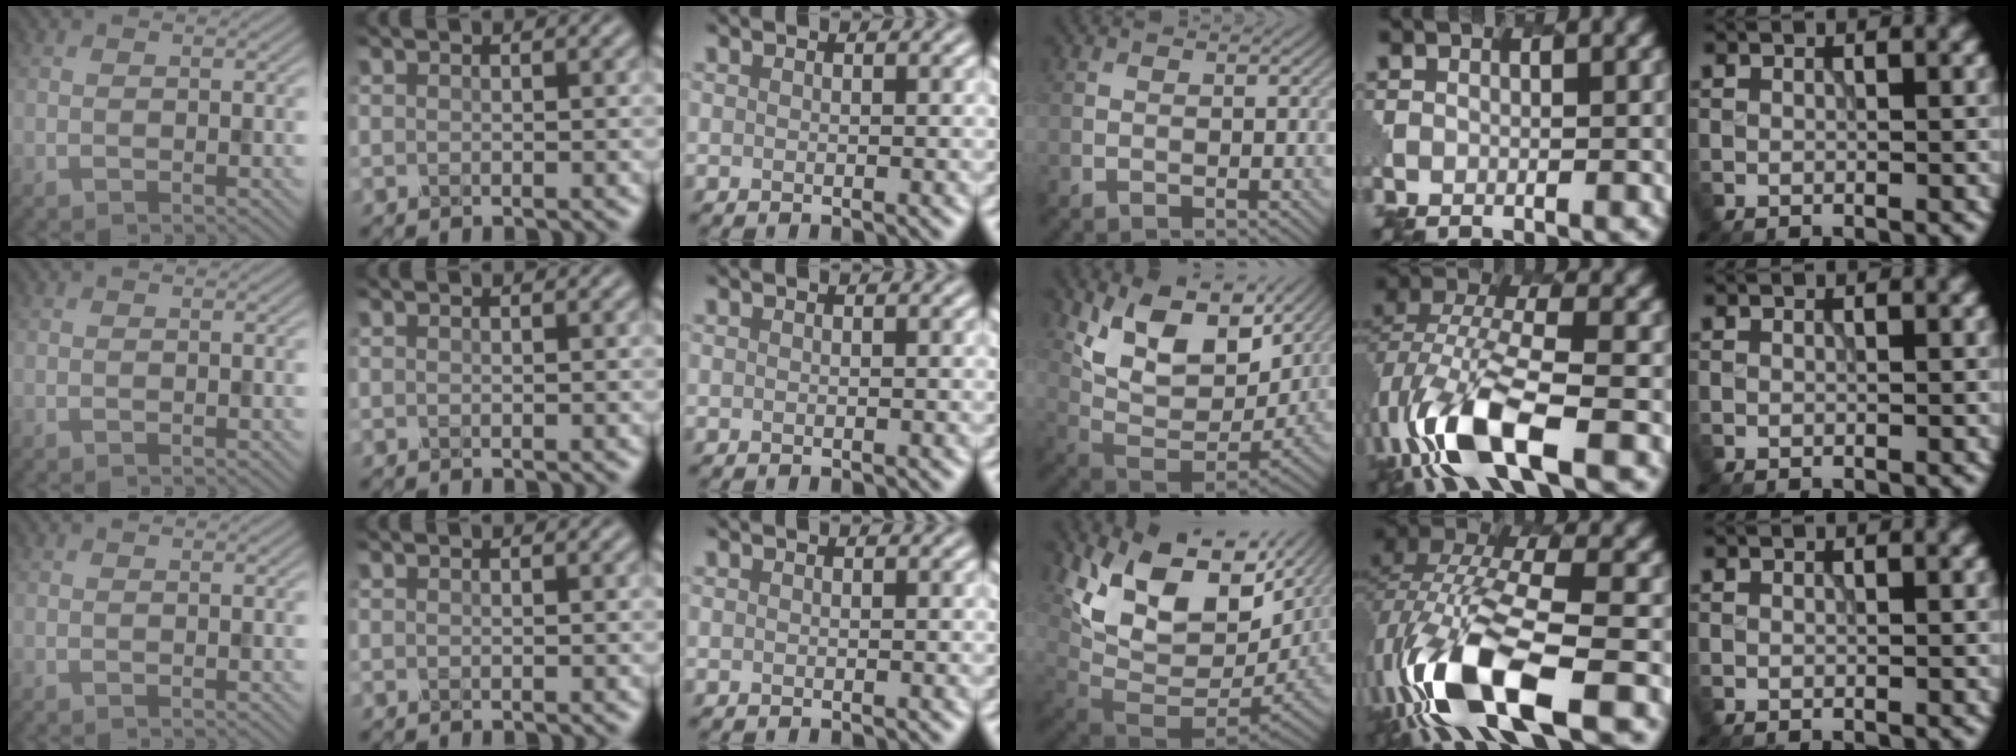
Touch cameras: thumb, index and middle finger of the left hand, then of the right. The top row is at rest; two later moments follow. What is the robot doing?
{"motion": "insert", "object": "pen bag"}